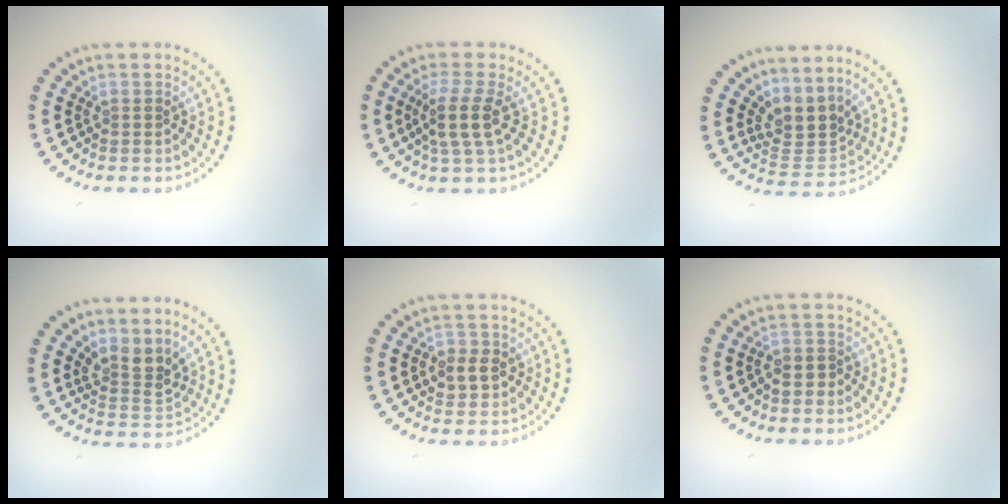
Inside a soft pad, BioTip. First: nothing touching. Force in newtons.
{"total": 3.3, "press": 2.6, "slide": 2.0}
{"total": 3.4, "press": 2.5, "slide": 2.3}
{"total": 2.8, "press": 2.0, "slide": 1.9}
{"total": 2.5, "press": 2.4, "slide": 0.5}
{"total": 1.4, "press": 1.2, "slide": 0.6}